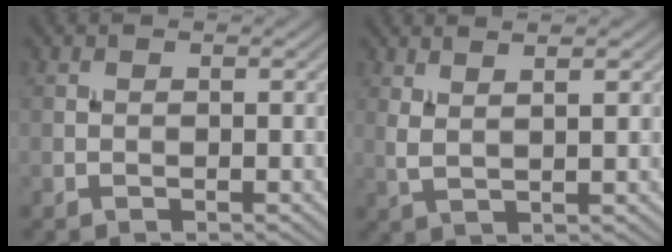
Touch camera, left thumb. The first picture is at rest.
{"total": 3.3, "force": [2.1, 0.6, 2.4], "torque": [-0.042, 0.000, 0.043]}